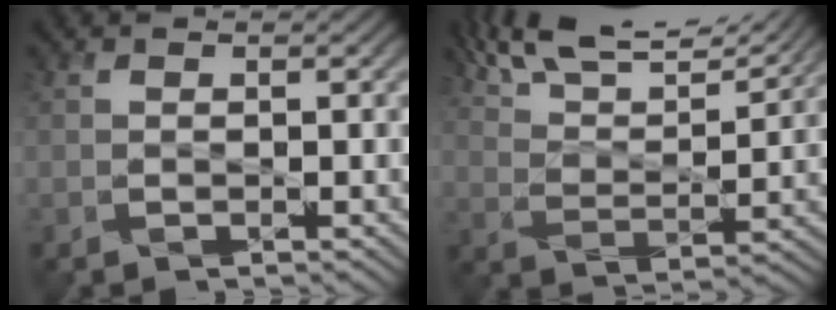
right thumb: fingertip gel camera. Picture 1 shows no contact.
{"total": 12.7, "force": [10.3, 3.1, 6.7], "torque": [-0.146, 0.002, 0.171]}